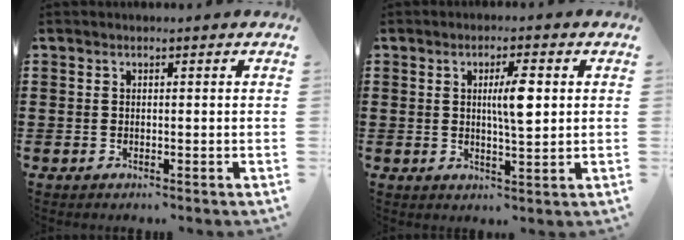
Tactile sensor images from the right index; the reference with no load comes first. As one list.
[{"total": 5.6, "force": [1.0, 1.2, 5.3], "torque": [-0.094, 0.003, 0.012]}]